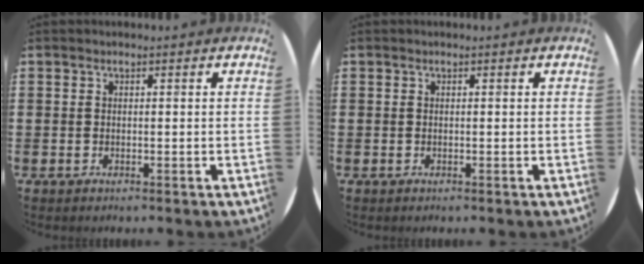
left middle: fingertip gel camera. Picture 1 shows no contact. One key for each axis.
{"total": 0.0}